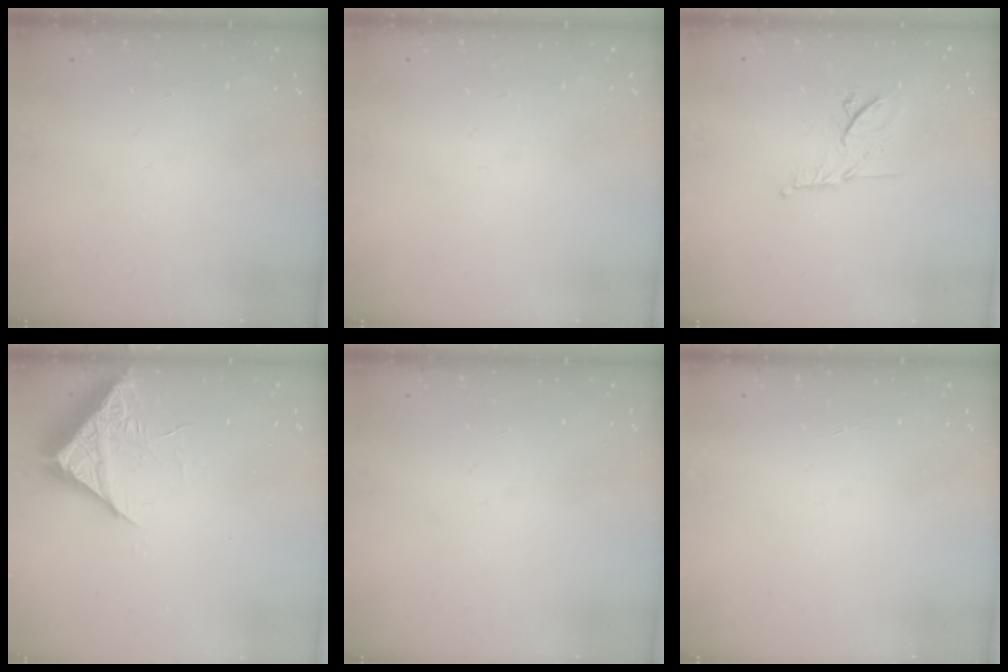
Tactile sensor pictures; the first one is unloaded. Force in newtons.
{"total": 0.0}
{"total": 9.7, "press": 9.7, "slide": 0.6}
{"total": 6.9, "press": 6.9, "slide": 0.4}
{"total": 0.0}
{"total": 1.5, "press": 1.5, "slide": 0.1}